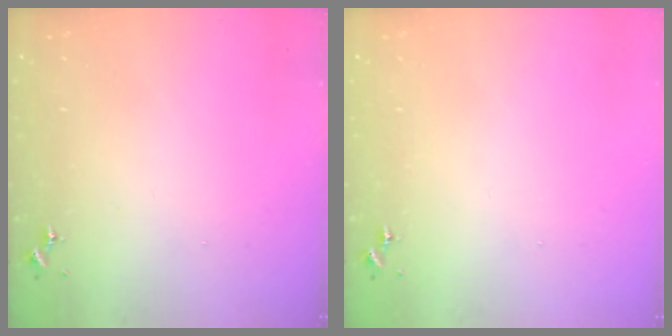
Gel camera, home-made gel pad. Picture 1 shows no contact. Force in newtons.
{"total": 0.0}